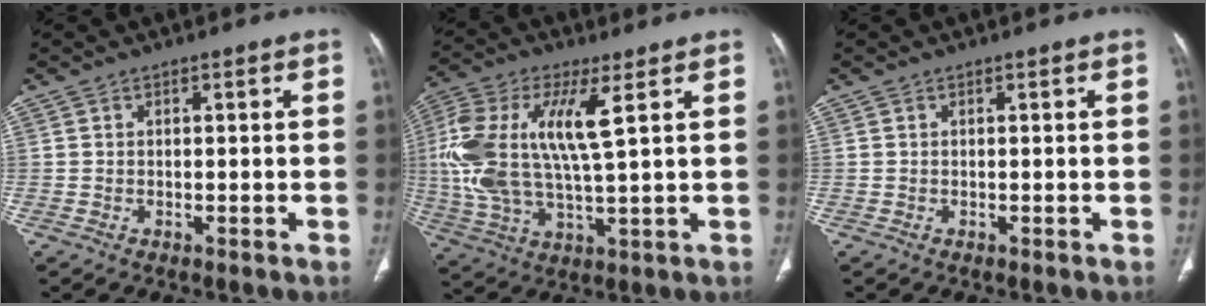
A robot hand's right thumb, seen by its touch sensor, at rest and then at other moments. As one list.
[{"total": 17.4, "force": [4.0, 6.2, 15.8], "torque": [-0.356, 0.000, 0.074]}, {"total": 0.0}]